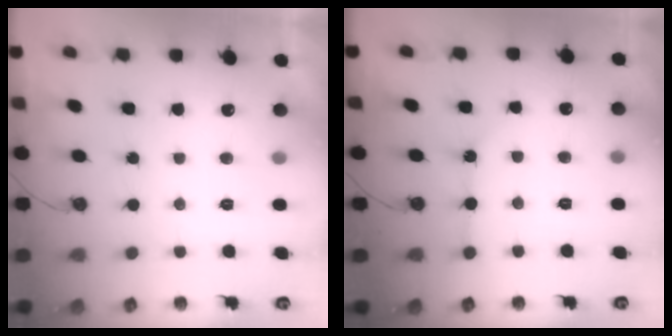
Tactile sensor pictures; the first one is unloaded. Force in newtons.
{"total": 2.0, "press": 2.0, "slide": 0.1}